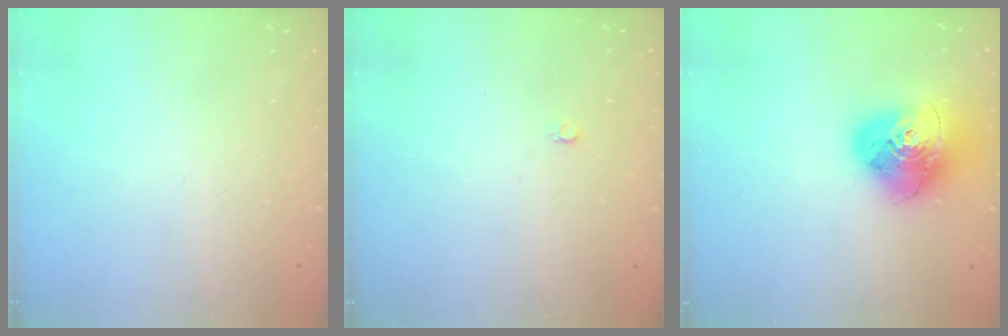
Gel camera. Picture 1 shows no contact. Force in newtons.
{"total": 2.4, "press": 2.4, "slide": 0.2}
{"total": 18.4, "press": 18.3, "slide": 2.1}